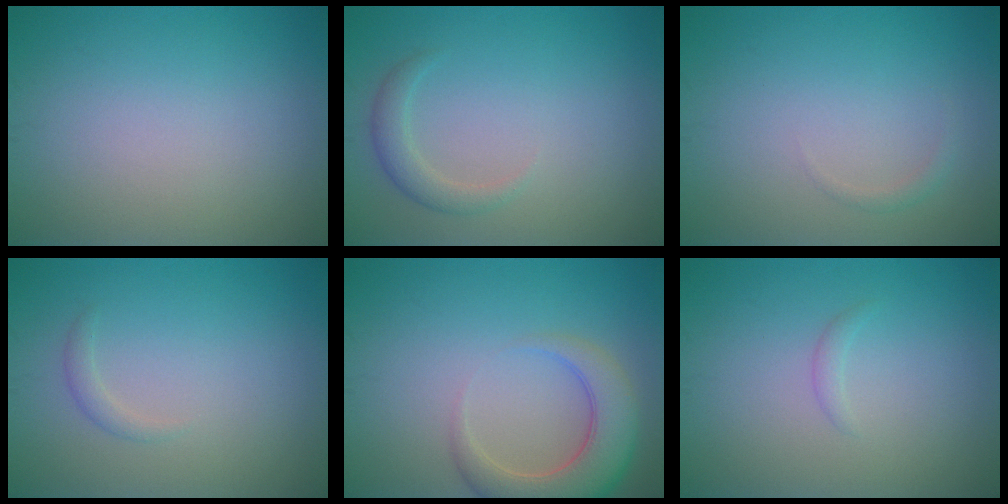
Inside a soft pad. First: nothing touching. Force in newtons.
{"total": 1.8, "press": 1.8, "slide": 0.2}
{"total": 0.7, "press": 0.7, "slide": 0.0}
{"total": 0.9, "press": 0.9, "slide": 0.1}
{"total": 5.7, "press": 5.6, "slide": 0.6}
{"total": 0.7, "press": 0.7, "slide": 0.1}